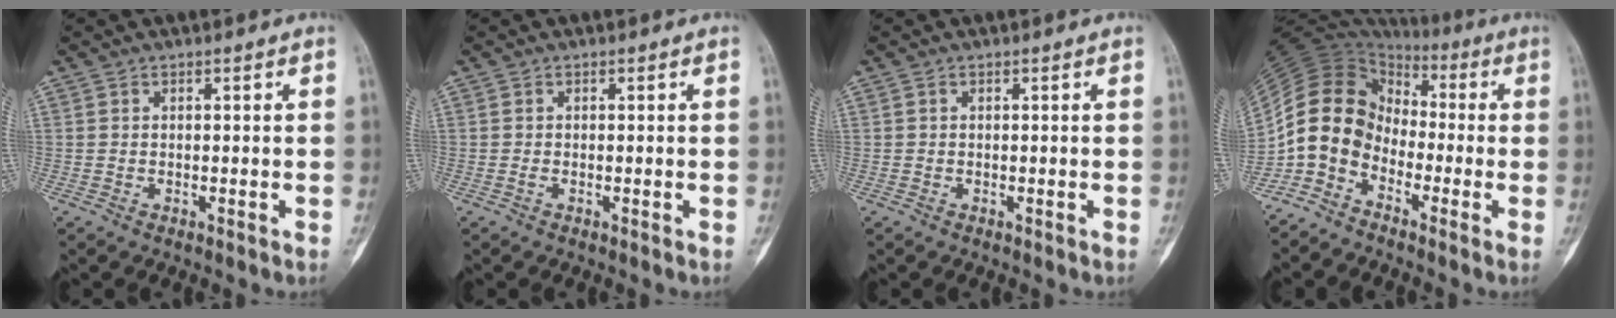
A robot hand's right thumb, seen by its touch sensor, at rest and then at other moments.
{"total": 0.0}
{"total": 0.0}
{"total": 11.4, "force": [-4.8, 8.9, 5.3], "torque": [-0.088, 0.067, -0.105]}